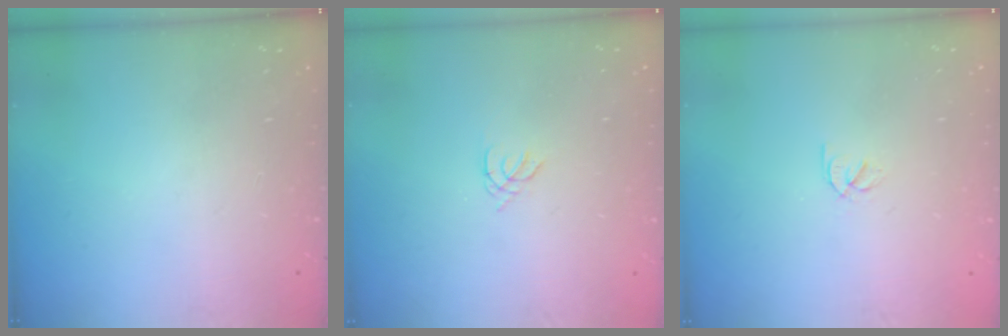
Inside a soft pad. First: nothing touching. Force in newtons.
{"total": 1.2, "press": 1.2, "slide": 0.3}
{"total": 2.1, "press": 2.1, "slide": 0.4}